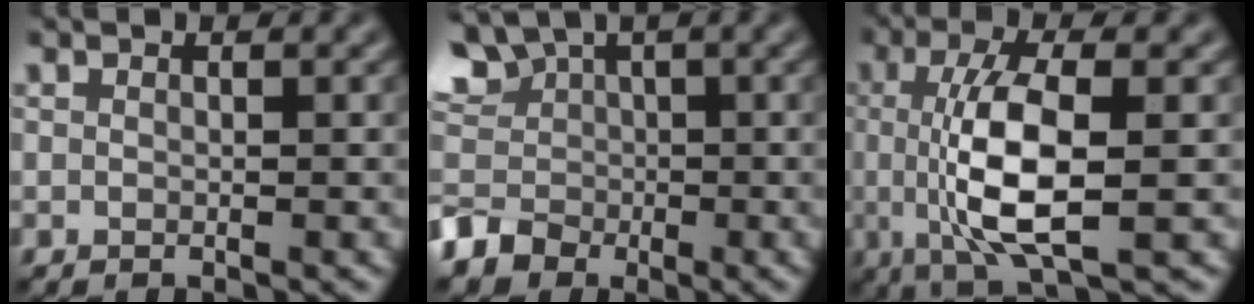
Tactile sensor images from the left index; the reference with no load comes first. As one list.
[{"total": 9.2, "force": [-0.9, 8.3, 3.8], "torque": [-0.089, 0.012, -0.051]}, {"total": 7.6, "force": [-0.3, 2.3, 7.2], "torque": [-0.141, -0.007, -0.003]}]